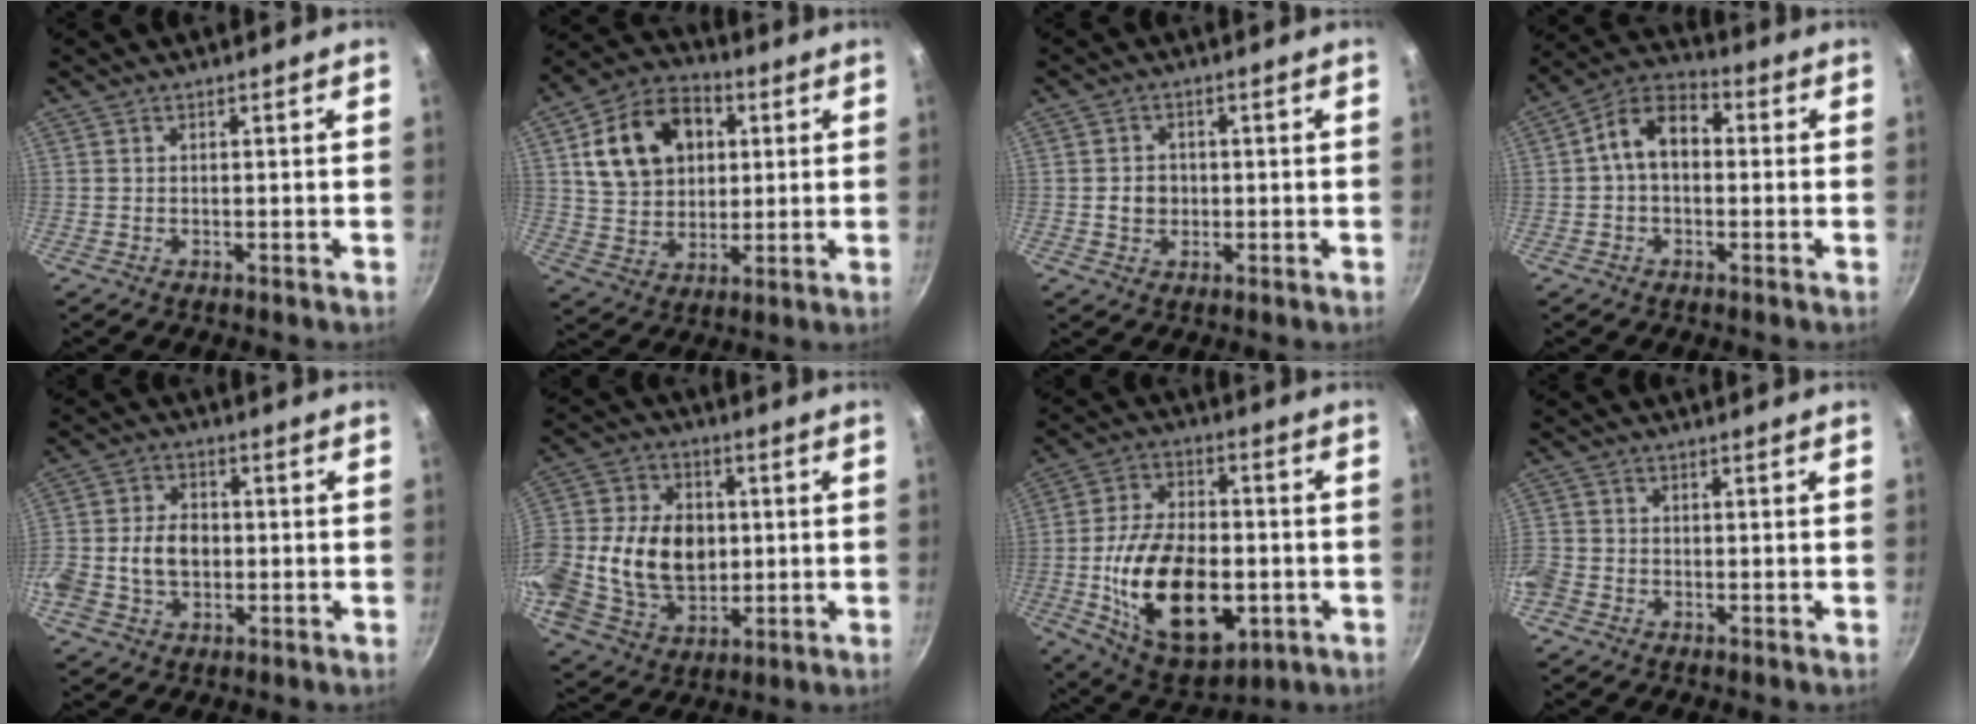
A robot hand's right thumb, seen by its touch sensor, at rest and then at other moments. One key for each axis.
{"total": 17.2, "fx": 4.4, "fy": 12.8, "fz": 10.6, "tx": -0.156, "ty": 0.011, "tz": 0.072}
{"total": 3.6, "fx": -0.3, "fy": 3.2, "fz": 1.7, "tx": -0.013, "ty": 0.005, "tz": -0.006}
{"total": 9.7, "fx": 0.5, "fy": 6.5, "fz": 7.2, "tx": -0.099, "ty": 0.034, "tz": -0.008}
{"total": 10.5, "fx": -1.2, "fy": 7.8, "fz": 6.8, "tx": -0.122, "ty": 0.021, "tz": -0.029}
{"total": 23.5, "fx": 0.1, "fy": 17.8, "fz": 15.4, "tx": -0.313, "ty": 0.027, "tz": 0.009}
{"total": 23.4, "fx": -4.7, "fy": 13.9, "fz": 18.2, "tx": -0.296, "ty": 0.018, "tz": -0.064}
{"total": 5.3, "fx": -2.4, "fy": 4.1, "fz": 2.2, "tx": -0.058, "ty": 0.011, "tz": -0.056}